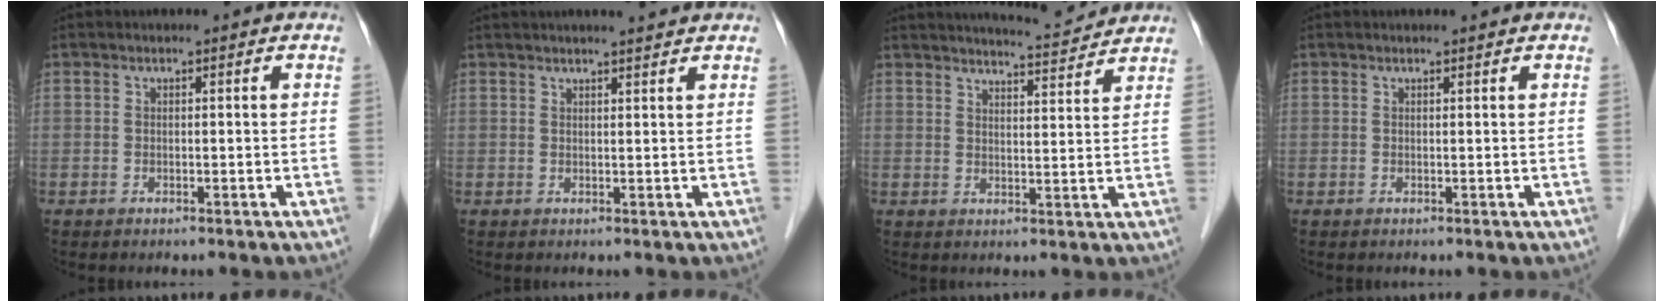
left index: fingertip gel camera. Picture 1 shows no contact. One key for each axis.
{"total": 4.9, "fx": 4.4, "fy": 0.1, "fz": 2.2, "tx": -0.032, "ty": 0.018, "tz": 0.056}
{"total": 8.3, "fx": 8.1, "fy": 0.1, "fz": 1.8, "tx": -0.035, "ty": 0.004, "tz": 0.111}
{"total": 0.7, "fx": 0.6, "fy": -0.1, "fz": 0.3, "tx": -0.007, "ty": 0.003, "tz": 0.011}